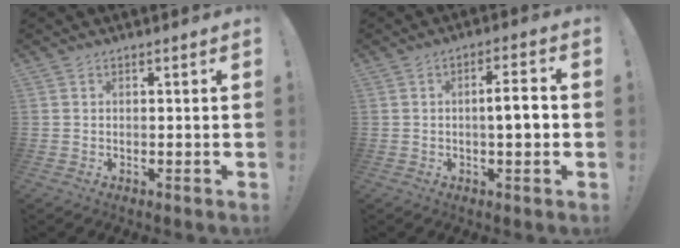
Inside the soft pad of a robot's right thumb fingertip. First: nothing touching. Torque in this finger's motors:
{"motor_torque": [-0.31, 0.12, 0.15, 0.23, 0.02]}